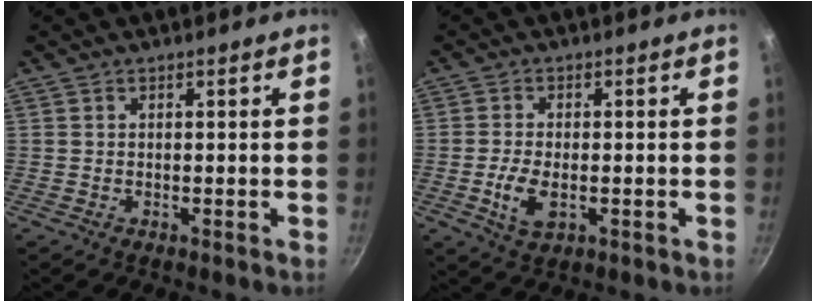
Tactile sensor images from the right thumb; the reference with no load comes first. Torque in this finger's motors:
{"motor_torque": [-0.22, 0.34, 0.69, -0.11, 0.04]}